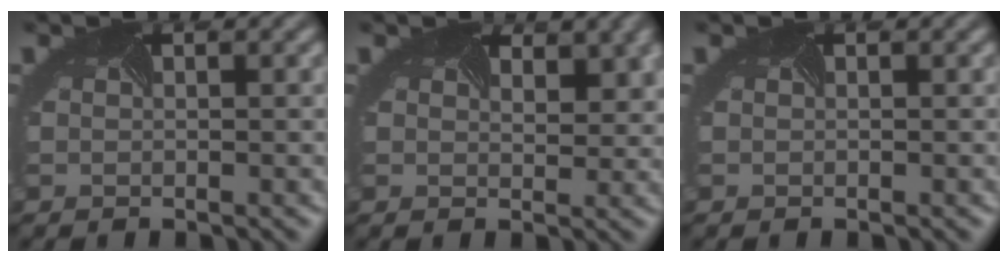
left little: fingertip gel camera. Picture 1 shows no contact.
{"total": 4.0, "force": [2.2, 2.4, 2.4], "torque": [-0.029, 0.007, 0.014]}
{"total": 0.0}